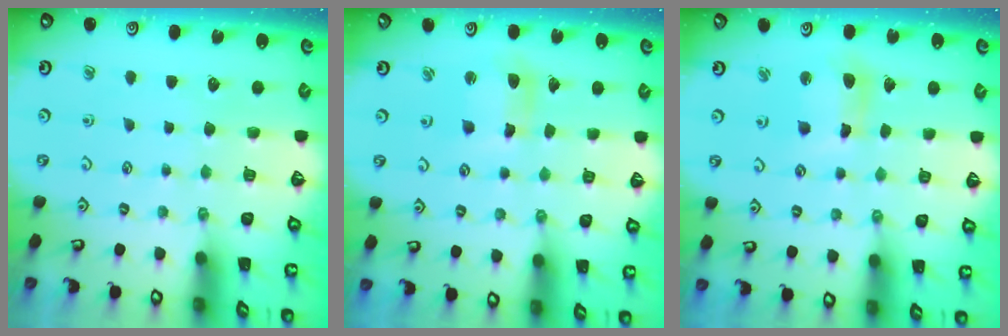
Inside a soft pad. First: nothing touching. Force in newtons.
{"total": 7.1, "press": 7.0, "slide": 0.9}
{"total": 8.6, "press": 8.4, "slide": 1.4}